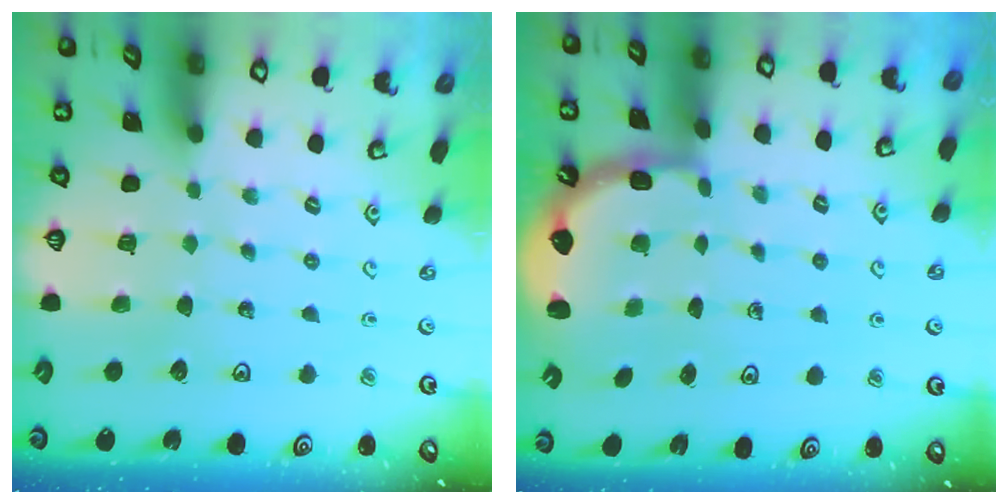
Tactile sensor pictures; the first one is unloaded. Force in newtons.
{"total": 2.5, "press": 2.1, "slide": 1.3}